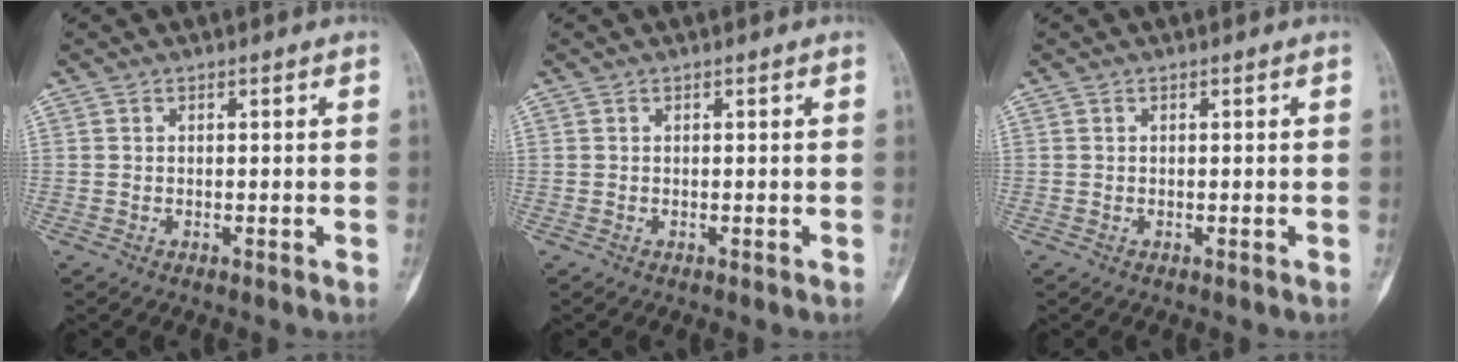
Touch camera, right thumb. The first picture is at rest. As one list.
[{"total": 0.0}, {"total": 0.0}]